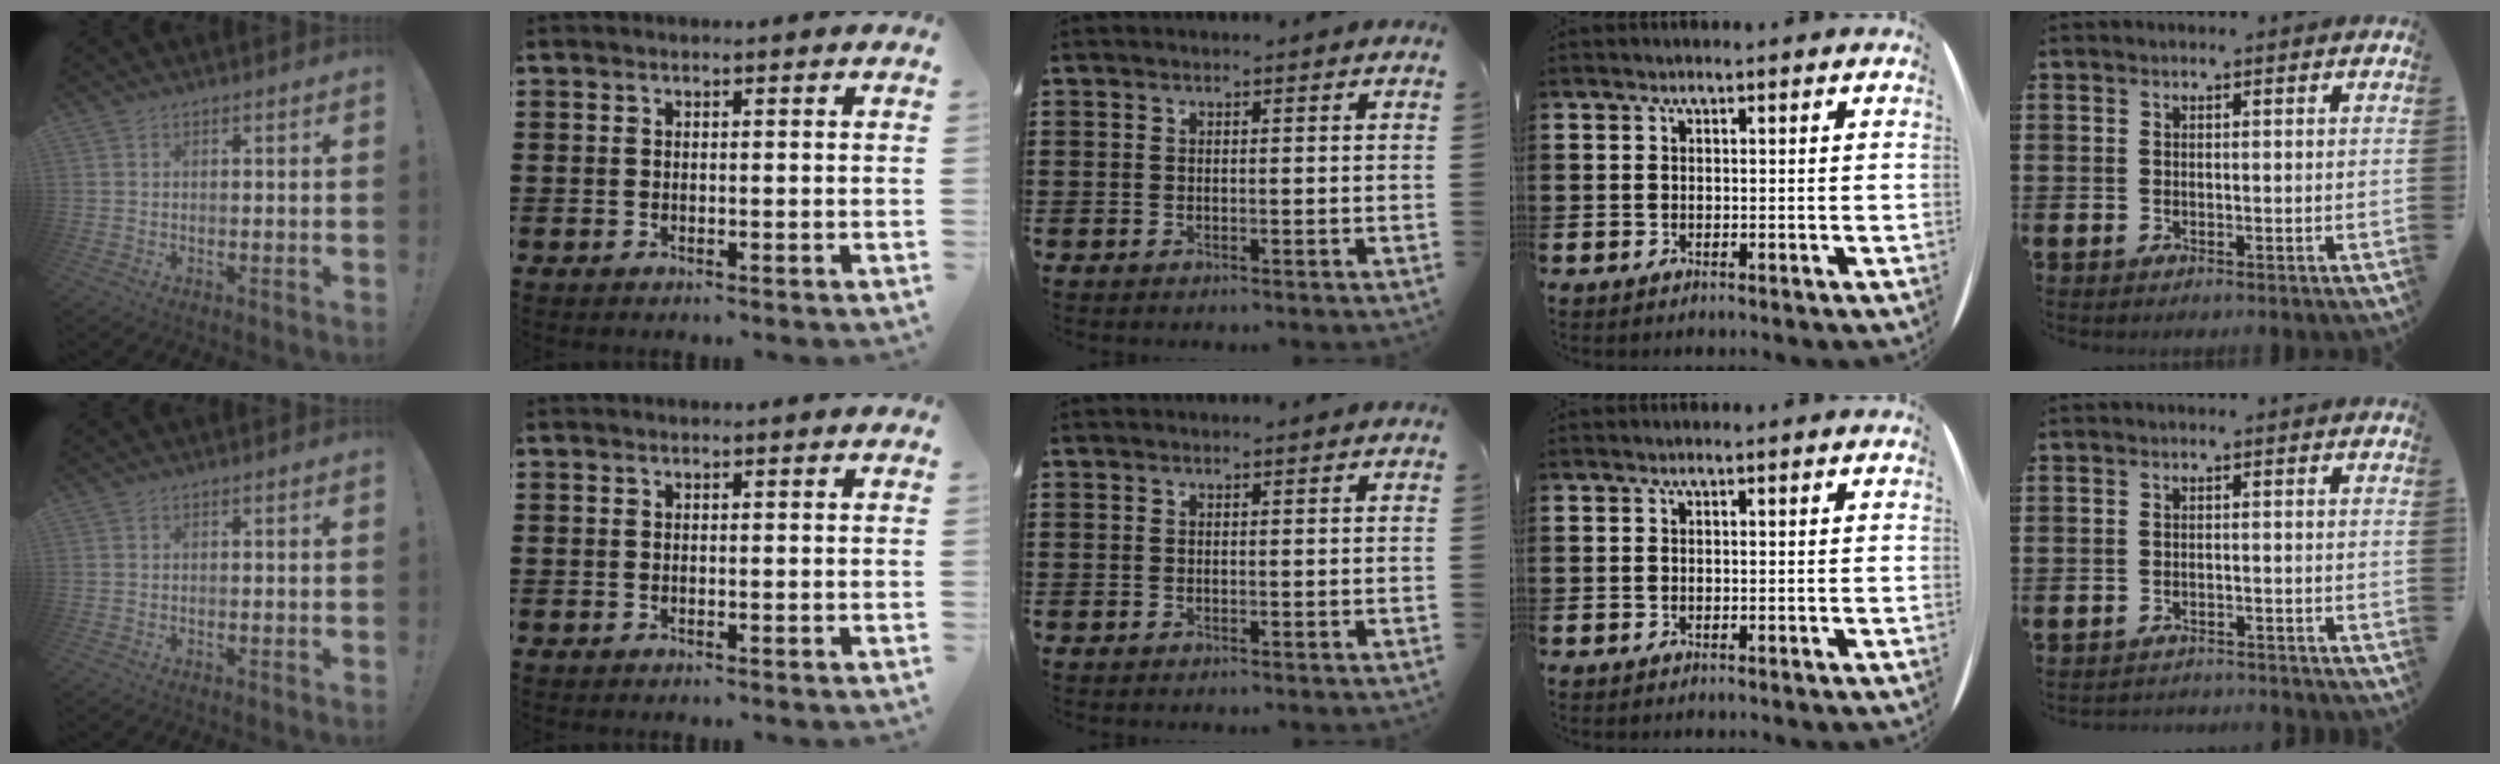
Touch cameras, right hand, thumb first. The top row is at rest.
{"little": {"total": 1.4, "force": [-1.4, 0.0, -0.1], "torque": [-0.004, 0.003, -0.031]}}